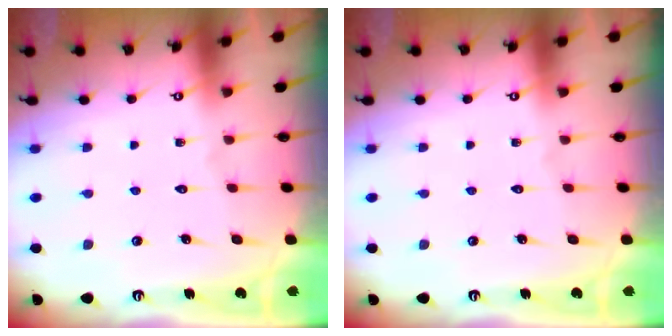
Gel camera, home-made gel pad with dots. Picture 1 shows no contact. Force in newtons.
{"total": 0.0}